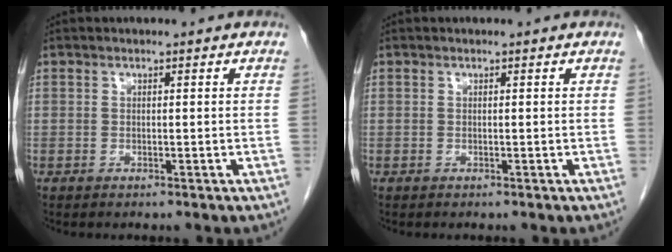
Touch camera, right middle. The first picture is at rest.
{"total": 0.0}